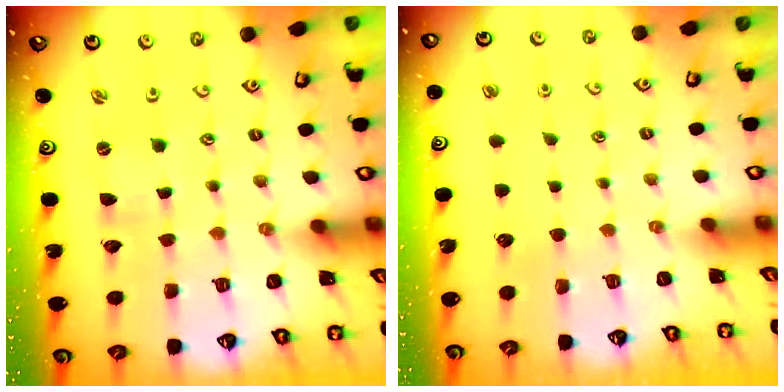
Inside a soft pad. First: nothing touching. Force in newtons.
{"total": 0.0}